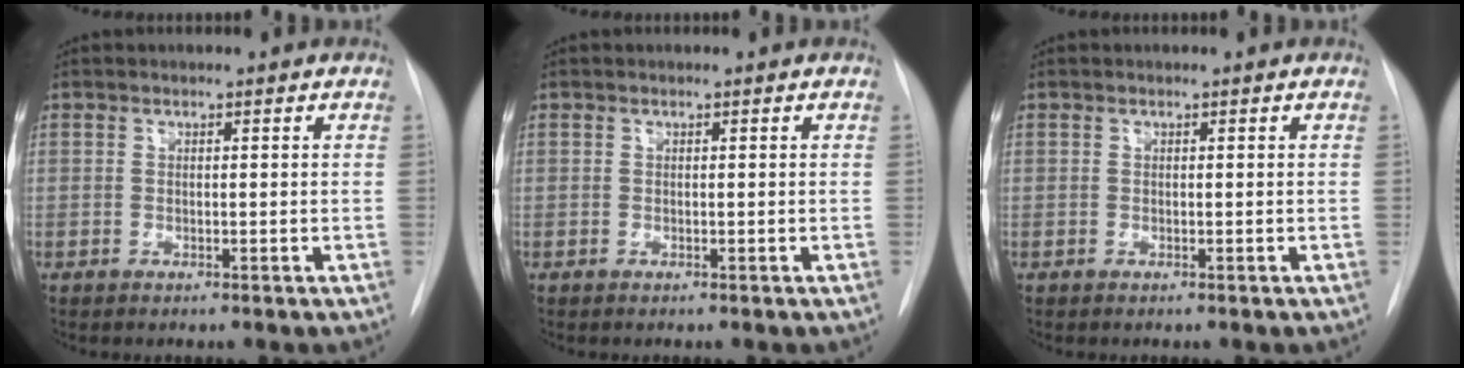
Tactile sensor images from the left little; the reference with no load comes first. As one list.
[{"total": 0.0}, {"total": 0.0}]